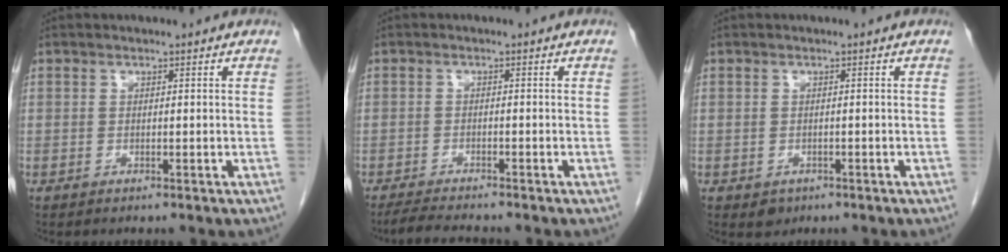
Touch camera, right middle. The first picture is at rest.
{"total": 4.2, "force": [-3.9, -0.1, 1.6], "torque": [-0.033, -0.020, -0.064]}
{"total": 1.7, "force": [-0.9, 1.4, 0.6], "torque": [-0.007, 0.002, -0.004]}